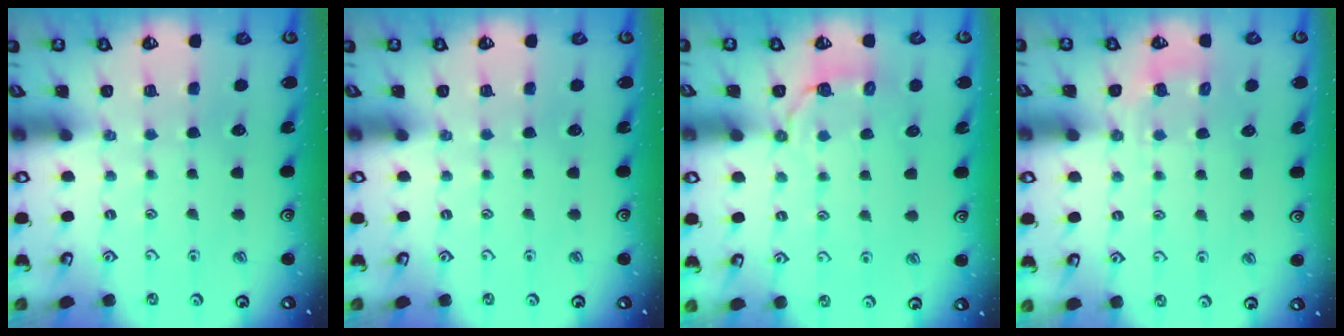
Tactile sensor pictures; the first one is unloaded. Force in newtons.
{"total": 0.0}
{"total": 4.0, "press": 3.5, "slide": 1.9}
{"total": 3.2, "press": 3.0, "slide": 1.1}